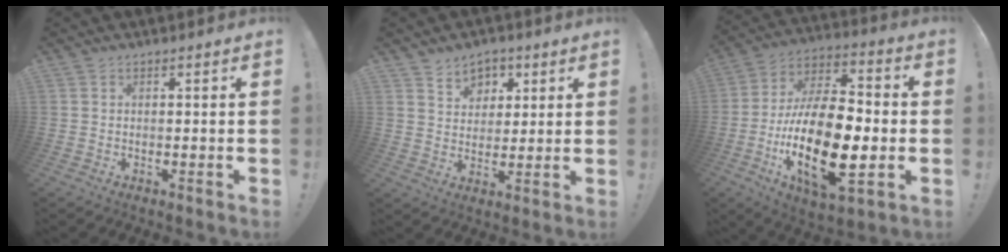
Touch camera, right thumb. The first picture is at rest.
{"total": 7.0, "force": [4.1, 5.6, 1.1], "torque": [-0.010, -0.032, 0.077]}
{"total": 25.3, "force": [-6.0, 11.8, 21.6], "torque": [-0.410, 0.024, -0.097]}